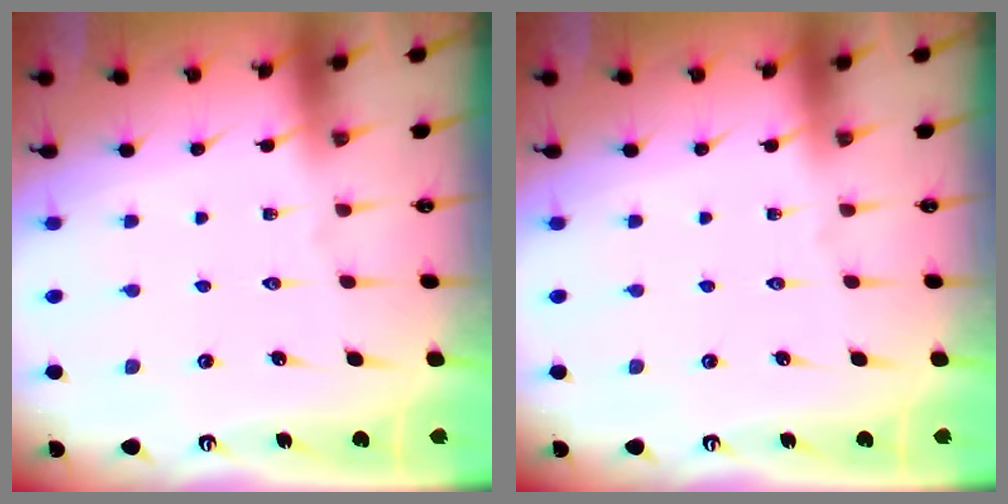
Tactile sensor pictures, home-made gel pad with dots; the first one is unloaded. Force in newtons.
{"total": 0.0}